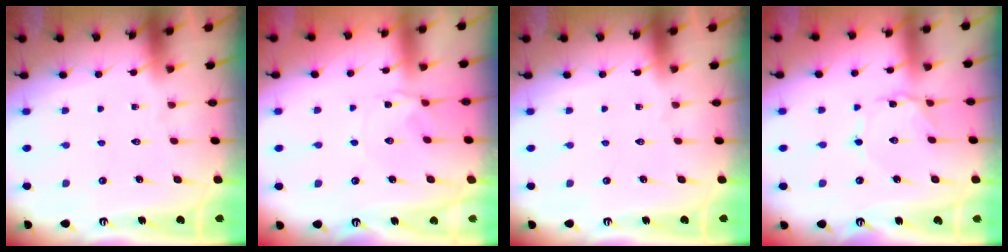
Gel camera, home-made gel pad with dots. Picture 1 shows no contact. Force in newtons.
{"total": 1.8, "press": 1.8, "slide": 0.2}
{"total": 0.0}
{"total": 2.1, "press": 2.0, "slide": 0.2}